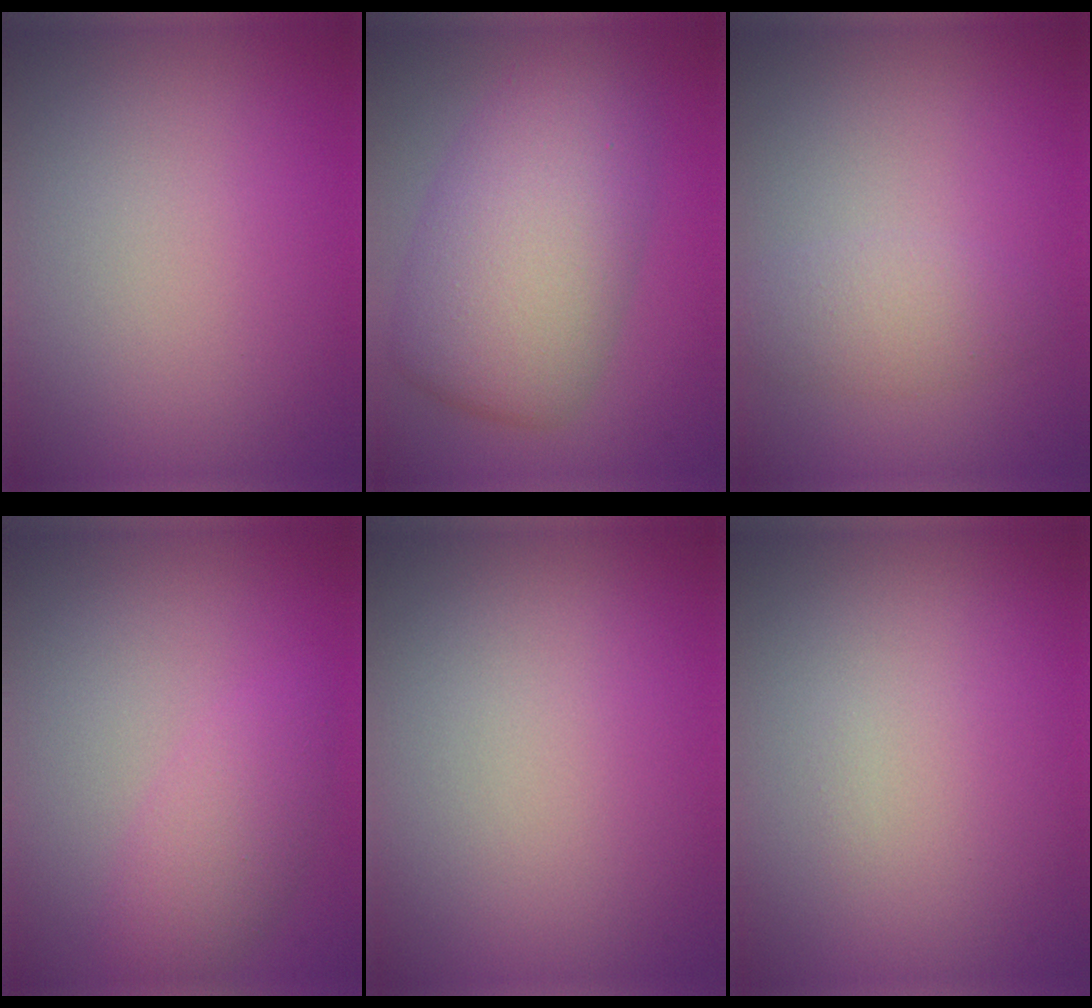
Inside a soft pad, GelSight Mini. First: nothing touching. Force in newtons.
{"total": 9.0, "press": 9.0, "slide": 0.1}
{"total": 2.4, "press": 2.4, "slide": 0.0}
{"total": 3.0, "press": 3.0, "slide": 0.2}
{"total": 0.0}
{"total": 0.0}